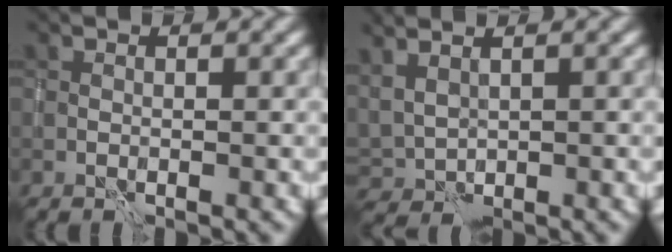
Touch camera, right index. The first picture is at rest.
{"total": 3.1, "force": [1.9, 1.6, 1.9], "torque": [-0.044, 0.006, 0.053]}